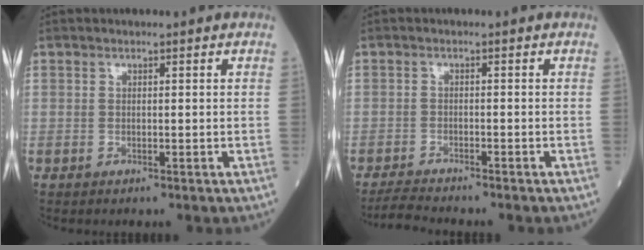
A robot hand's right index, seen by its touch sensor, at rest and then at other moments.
{"total": 3.3, "force": [-3.2, -0.7, 0.6], "torque": [-0.018, -0.017, -0.058]}